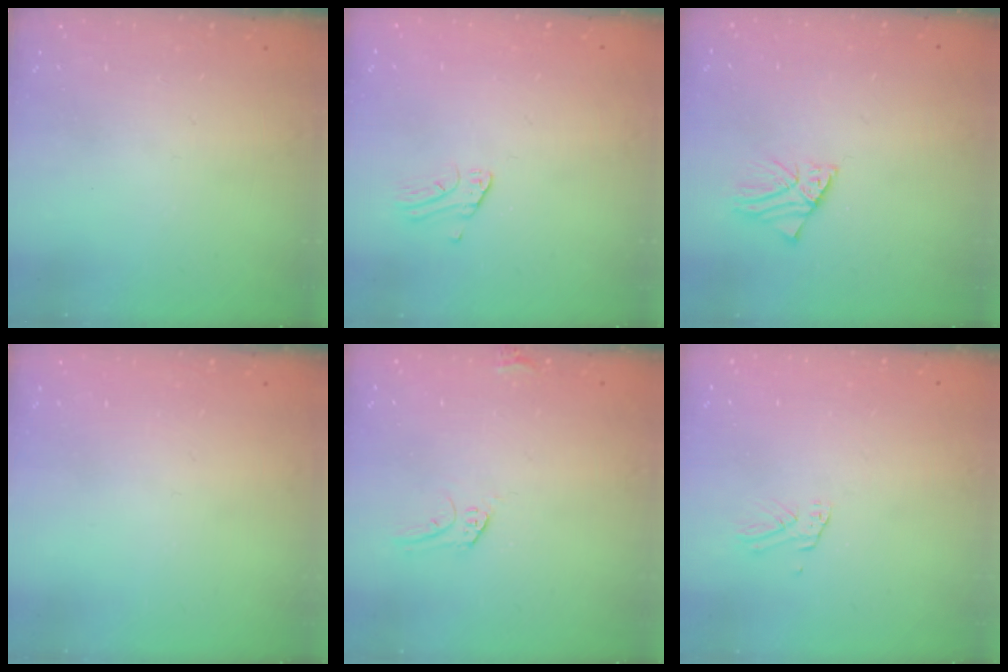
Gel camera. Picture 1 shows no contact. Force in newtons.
{"total": 1.0, "press": 1.0, "slide": 0.1}
{"total": 1.5, "press": 1.5, "slide": 0.1}
{"total": 0.0}
{"total": 6.5, "press": 6.5, "slide": 0.4}
{"total": 3.3, "press": 3.3, "slide": 0.2}